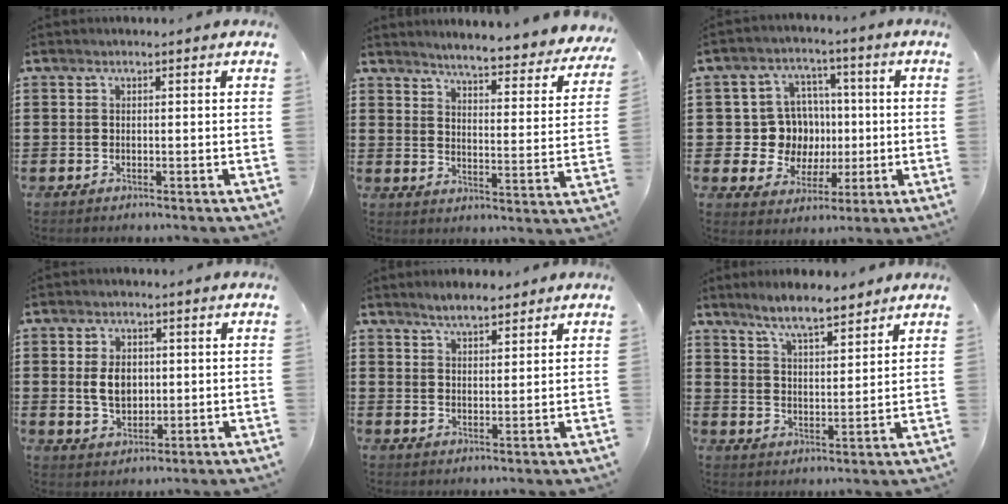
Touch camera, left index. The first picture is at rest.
{"total": 4.1, "force": [3.9, -0.8, 0.9], "torque": [-0.031, -0.043, 0.059]}
{"total": 9.4, "force": [0.7, 9.0, 2.7], "torque": [-0.068, 0.010, 0.024]}
{"total": 4.9, "force": [0.3, 3.4, 3.6], "torque": [-0.076, 0.005, 0.000]}
{"total": 3.2, "force": [2.9, 0.9, 1.1], "torque": [-0.029, 0.000, 0.054]}
{"total": 5.6, "force": [5.0, 0.6, 2.3], "torque": [-0.063, -0.015, 0.089]}